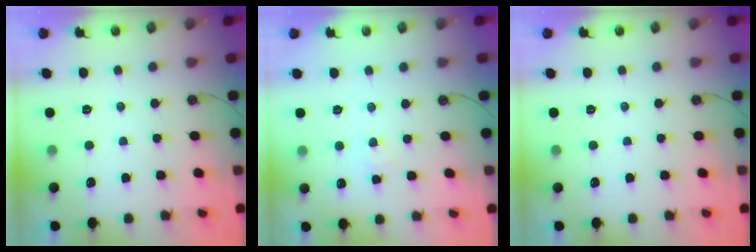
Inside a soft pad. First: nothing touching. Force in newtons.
{"total": 3.0, "press": 2.9, "slide": 0.5}
{"total": 0.0}